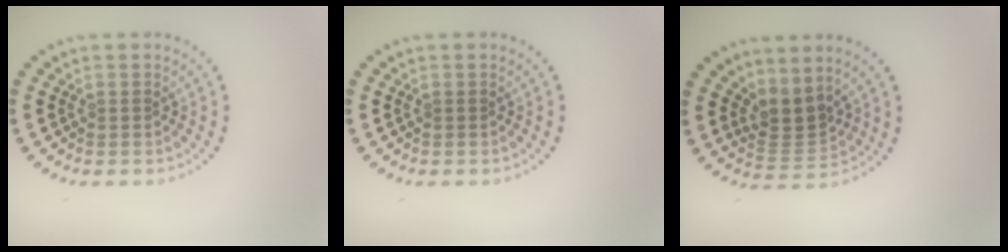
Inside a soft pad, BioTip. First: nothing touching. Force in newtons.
{"total": 0.0}
{"total": 2.9, "press": 2.1, "slide": 2.0}